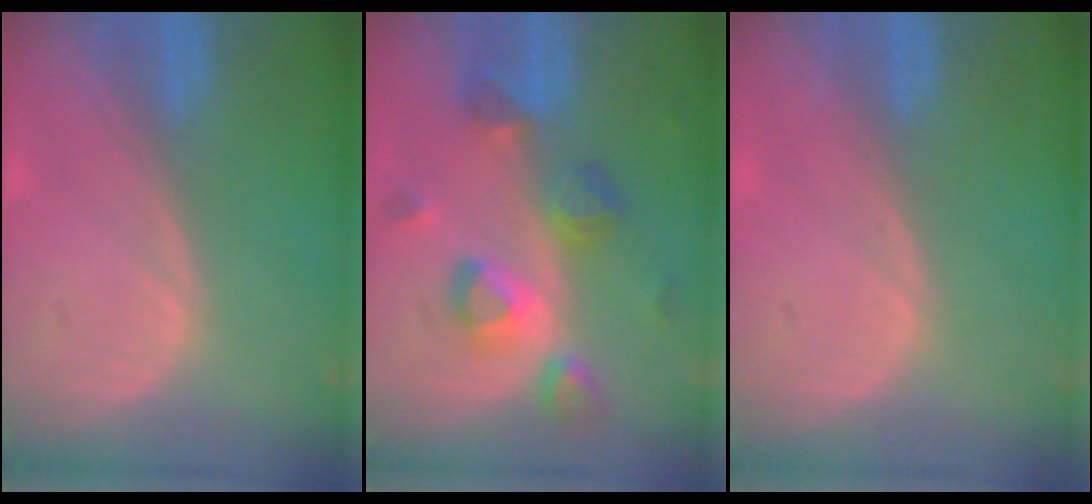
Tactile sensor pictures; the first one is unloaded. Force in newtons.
{"total": 9.1, "press": 8.1, "slide": 4.0}
{"total": 0.0}